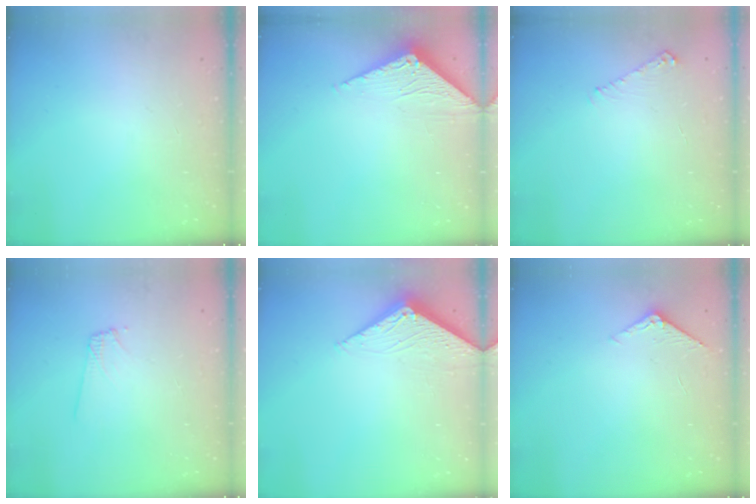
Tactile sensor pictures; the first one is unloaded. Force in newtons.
{"total": 3.0, "press": 3.0, "slide": 0.2}
{"total": 4.7, "press": 4.7, "slide": 0.7}
{"total": 5.8, "press": 5.7, "slide": 1.0}
{"total": 2.8, "press": 2.8, "slide": 0.3}
{"total": 5.0, "press": 4.9, "slide": 0.5}